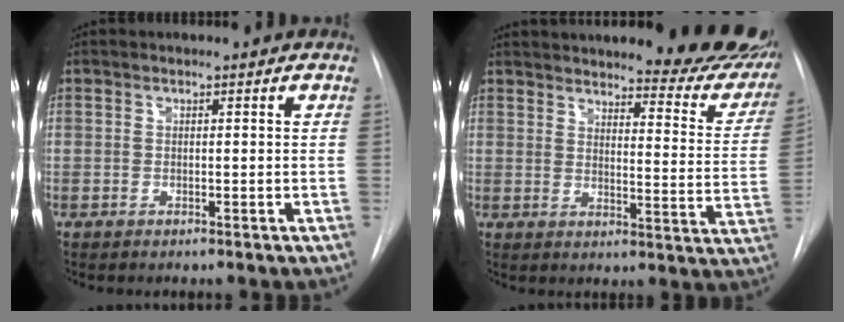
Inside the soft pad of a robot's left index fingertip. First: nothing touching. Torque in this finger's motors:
{"motor_torque": [0.48, -0.64, 0.35, 0.13]}